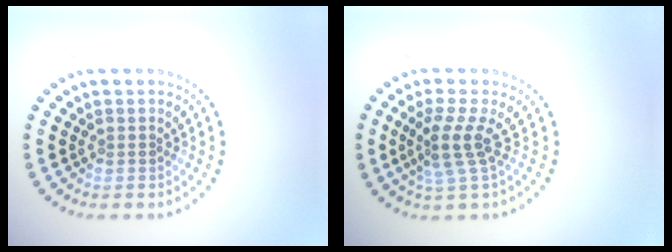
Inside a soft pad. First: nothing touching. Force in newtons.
{"total": 2.9, "press": 2.0, "slide": 2.1}